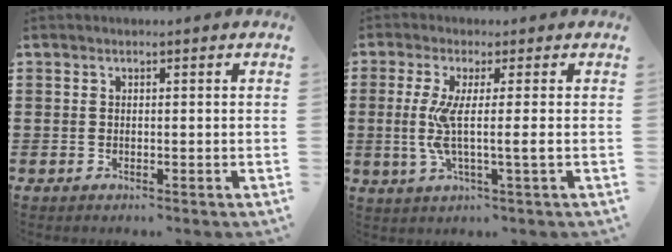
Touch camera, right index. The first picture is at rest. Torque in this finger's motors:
{"motor_torque": [0.19, 0.11, 0.31, 0.07]}